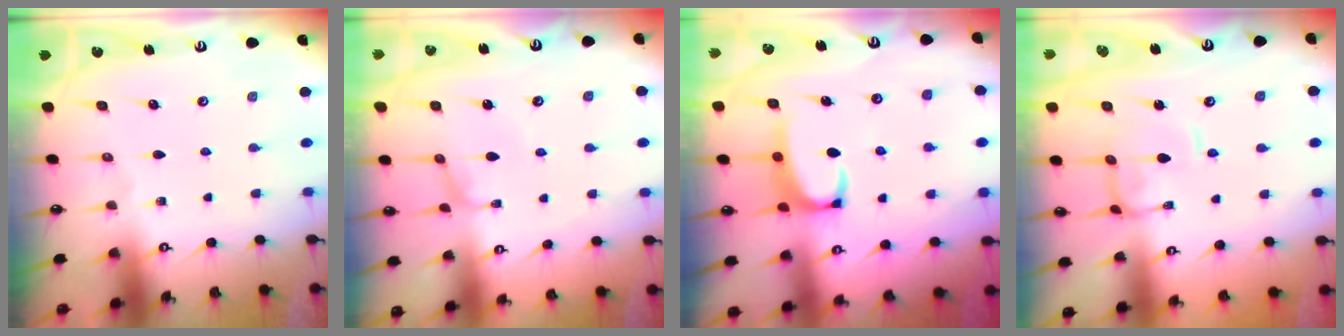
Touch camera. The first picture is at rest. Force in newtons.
{"total": 0.6, "press": 0.4, "slide": 0.5}
{"total": 3.4, "press": 3.3, "slide": 0.7}
{"total": 3.4, "press": 3.3, "slide": 0.8}